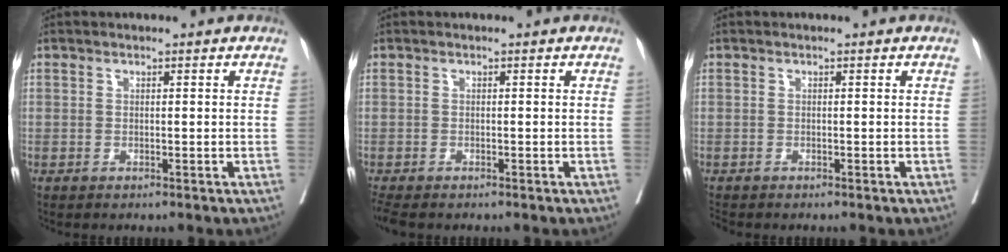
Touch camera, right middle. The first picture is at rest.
{"total": 3.0, "force": [-2.5, 0.8, 1.4], "torque": [-0.029, -0.012, -0.045]}
{"total": 0.8, "force": [-0.8, 0.0, 0.0], "torque": [-0.006, -0.005, -0.017]}